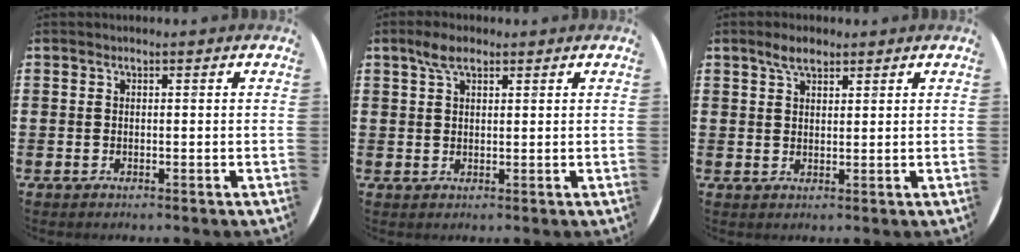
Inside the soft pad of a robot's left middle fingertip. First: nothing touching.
{"total": 3.5, "force": [2.3, 1.6, 2.1], "torque": [-0.038, 0.005, 0.040]}
{"total": 3.3, "force": [2.5, 1.3, 1.7], "torque": [-0.028, 0.004, 0.043]}